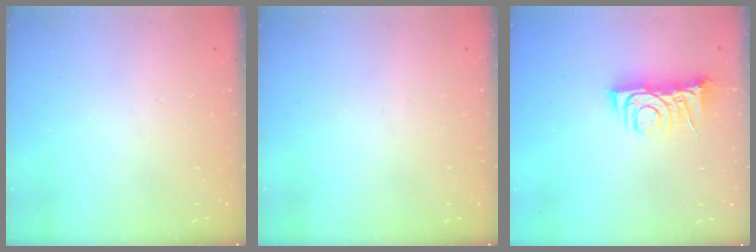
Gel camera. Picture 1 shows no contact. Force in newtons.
{"total": 0.0}
{"total": 6.3, "press": 6.3, "slide": 0.8}